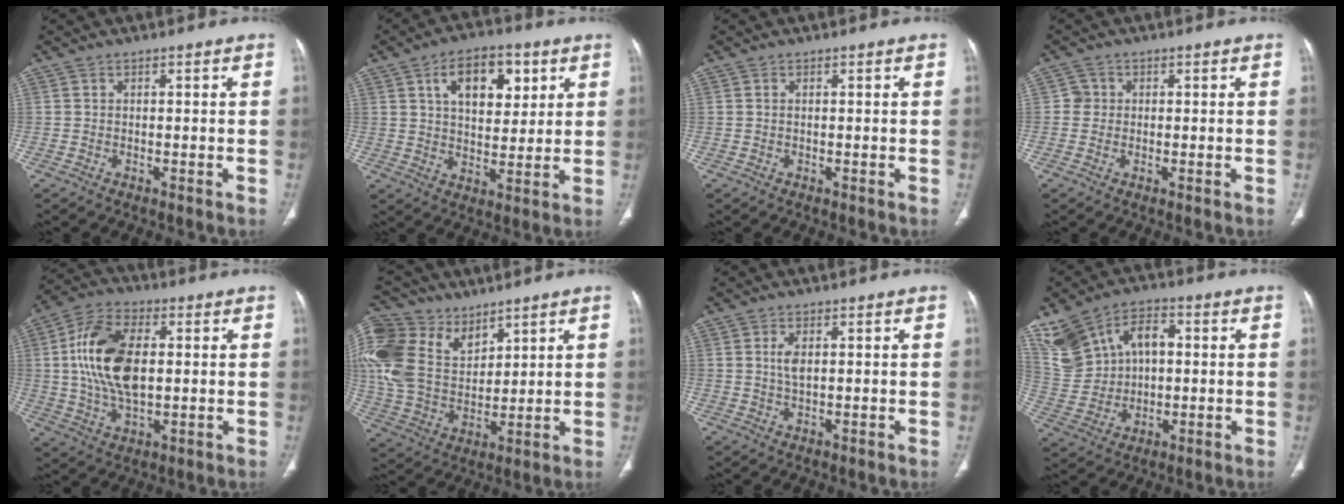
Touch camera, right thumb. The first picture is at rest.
{"total": 12.5, "force": [5.0, 7.2, 9.0], "torque": [-0.102, -0.013, 0.083]}
{"total": 0.0}
{"total": 1.8, "force": [0.1, 1.8, 0.3], "torque": [0.006, 0.005, -0.002]}
{"total": 15.7, "force": [1.8, 8.7, 12.9], "torque": [-0.251, 0.009, 0.034]}
{"total": 21.9, "force": [10.9, 14.3, 12.5], "torque": [-0.290, -0.001, 0.222]}
{"total": 2.7, "force": [0.7, 1.2, 2.3], "torque": [-0.048, -0.002, 0.017]}
{"total": 19.5, "force": [5.9, 14.3, 11.8], "torque": [-0.247, 0.029, 0.125]}